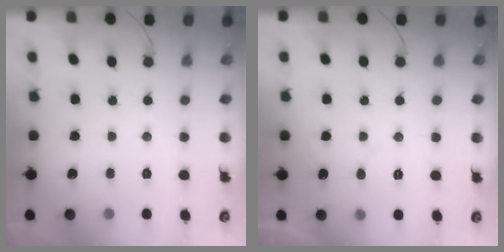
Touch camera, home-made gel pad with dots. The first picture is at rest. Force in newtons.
{"total": 3.1, "press": 3.1, "slide": 0.3}